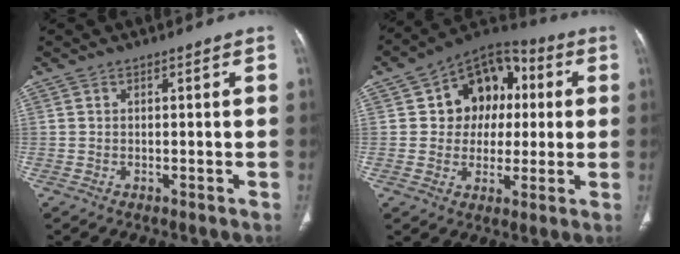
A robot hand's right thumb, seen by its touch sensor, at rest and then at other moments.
{"total": 14.5, "force": [2.3, 11.6, 8.3], "torque": [-0.062, 0.019, 0.028]}